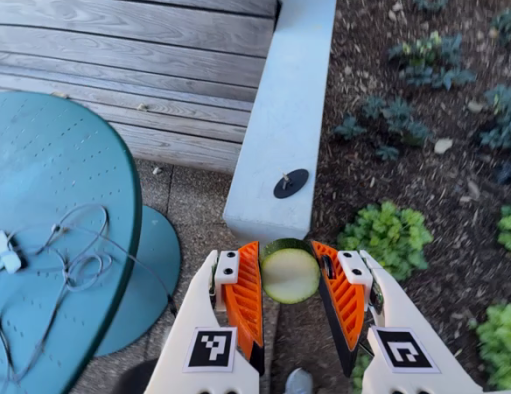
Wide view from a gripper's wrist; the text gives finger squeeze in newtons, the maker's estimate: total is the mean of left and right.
{"total": 11.0, "left": 10.9, "right": 11.1}